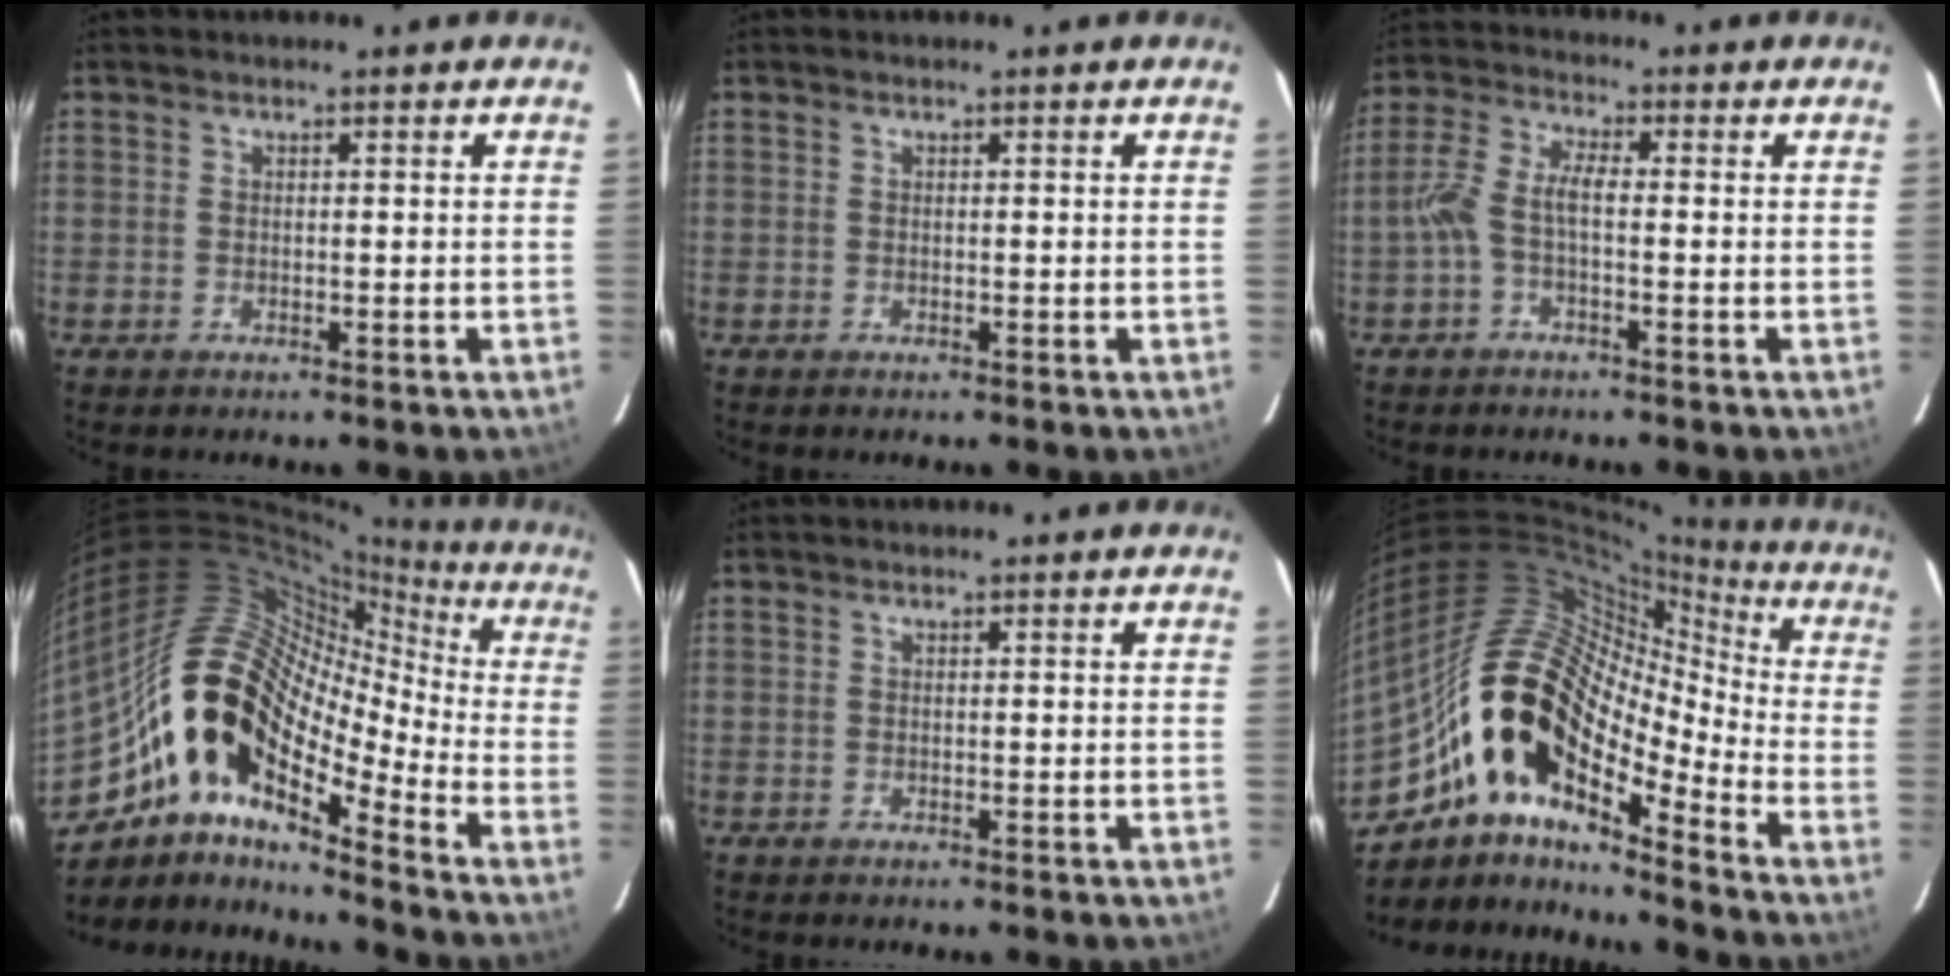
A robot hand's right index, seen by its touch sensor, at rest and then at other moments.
{"total": 0.0}
{"total": 5.3, "force": [-1.4, 1.8, 4.8], "torque": [-0.113, 0.016, -0.032]}
{"total": 17.6, "force": [-9.3, 7.9, 12.7], "torque": [-0.204, -0.003, -0.194]}
{"total": 0.0}
{"total": 19.1, "force": [-11.0, 8.2, 13.2], "torque": [-0.221, -0.005, -0.225]}